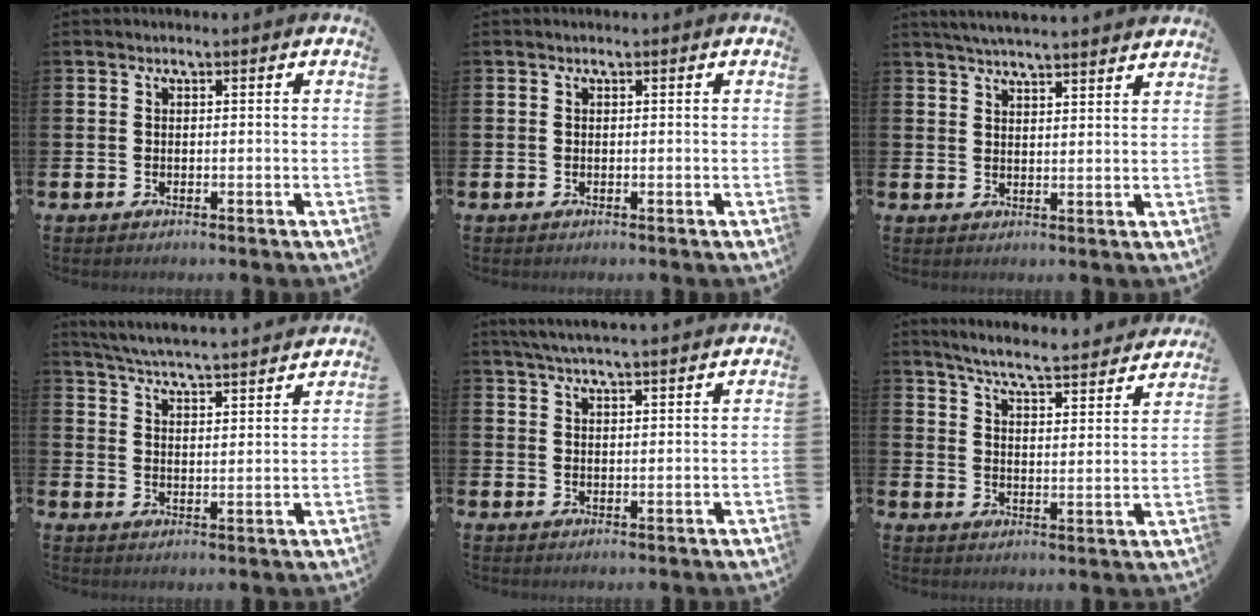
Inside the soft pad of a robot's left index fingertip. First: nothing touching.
{"total": 0.0}
{"total": 4.2, "force": [4.2, -0.3, 0.8], "torque": [-0.023, -0.019, 0.074]}
{"total": 5.8, "force": [5.7, -0.1, 1.0], "torque": [-0.047, -0.045, 0.098]}
{"total": 4.7, "force": [4.5, -0.3, 1.2], "torque": [-0.033, -0.018, 0.081]}
{"total": 5.9, "force": [5.6, -0.2, 2.0], "torque": [-0.056, -0.050, 0.089]}